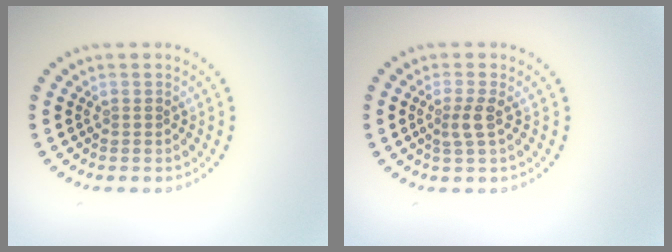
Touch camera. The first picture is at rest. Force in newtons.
{"total": 1.8, "press": 1.4, "slide": 1.0}